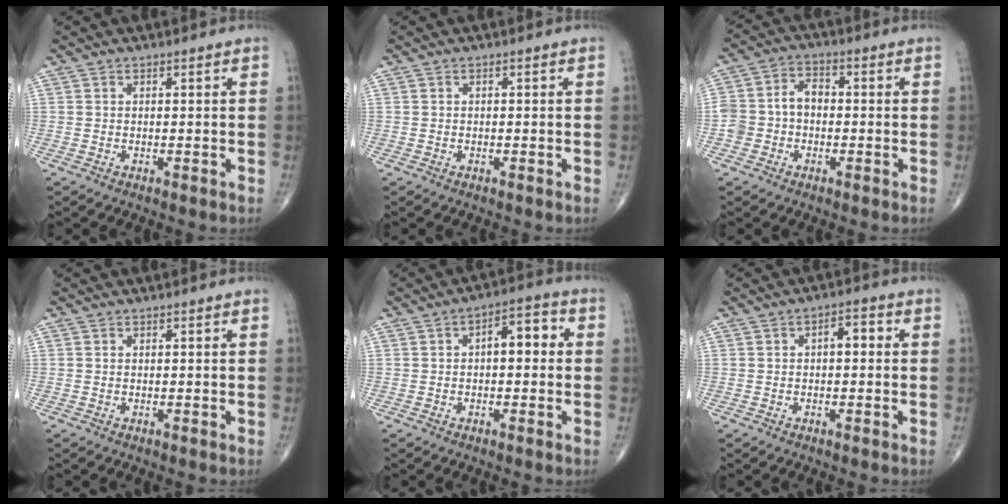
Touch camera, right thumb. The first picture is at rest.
{"total": 0.0}
{"total": 6.7, "force": [-1.1, 5.4, 3.9], "torque": [-0.060, 0.032, -0.031]}
{"total": 0.0}
{"total": 6.5, "force": [0.6, 3.3, 5.6], "torque": [-0.060, 0.025, -0.001]}
{"total": 3.3, "force": [0.2, 1.7, 2.9], "torque": [-0.030, 0.012, -0.003]}